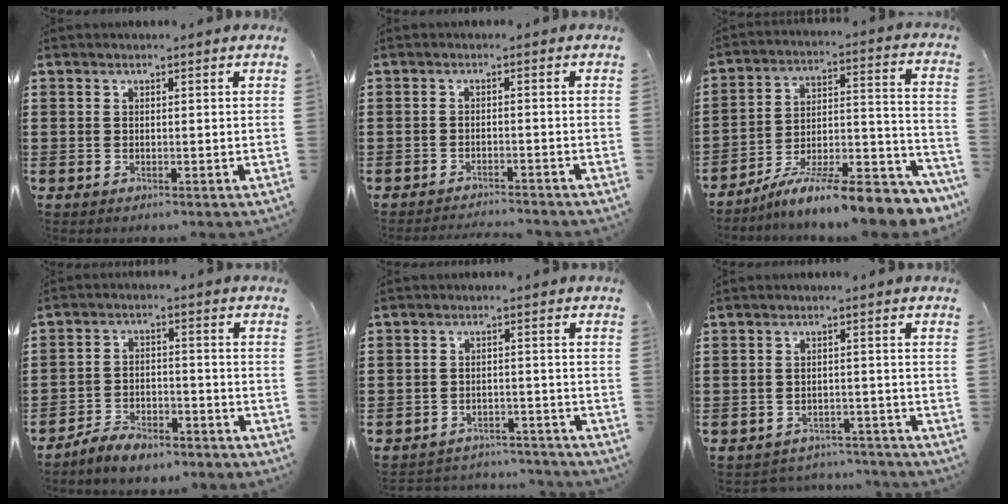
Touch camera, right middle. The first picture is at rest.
{"total": 2.0, "force": [-2.0, -0.1, 0.1], "torque": [-0.005, 0.003, -0.043]}
{"total": 11.9, "force": [-9.8, 1.1, 6.7], "torque": [-0.100, 0.018, -0.181]}
{"total": 5.3, "force": [-4.9, 1.2, 1.6], "torque": [-0.032, 0.010, -0.097]}
{"total": 3.6, "force": [-3.5, 0.7, -0.5], "torque": [0.001, 0.002, -0.077]}
{"total": 2.8, "force": [-2.8, 0.5, -0.2], "torque": [-0.005, 0.001, -0.061]}